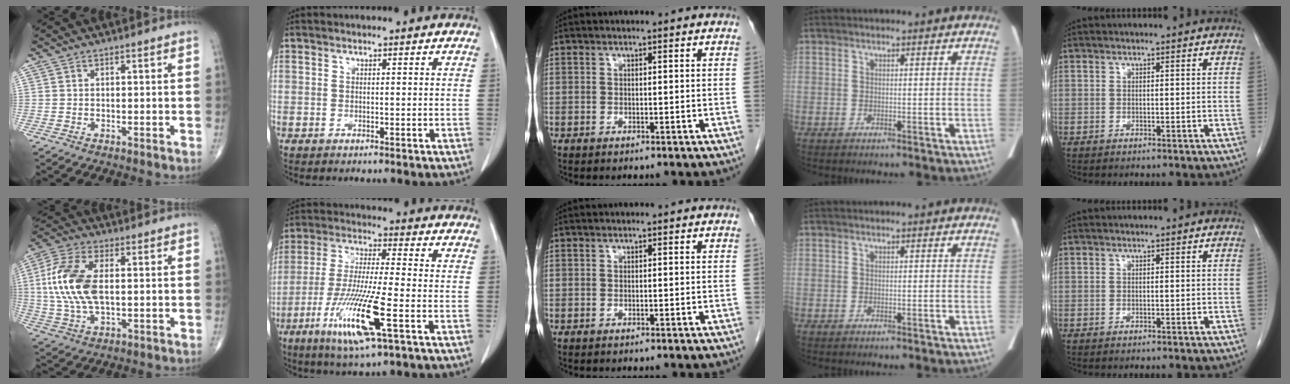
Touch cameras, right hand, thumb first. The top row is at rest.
{"thumb": {"total": 13.9, "force": [1.2, 7.1, 11.9], "torque": [-0.267, 0.006, 0.023]}, "index": {"total": 13.7, "force": [-5.4, 0.7, 12.5], "torque": [-0.256, -0.028, -0.100]}}